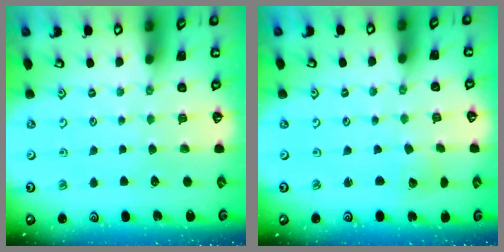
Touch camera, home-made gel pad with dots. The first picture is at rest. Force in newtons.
{"total": 1.8, "press": 1.8, "slide": 0.1}